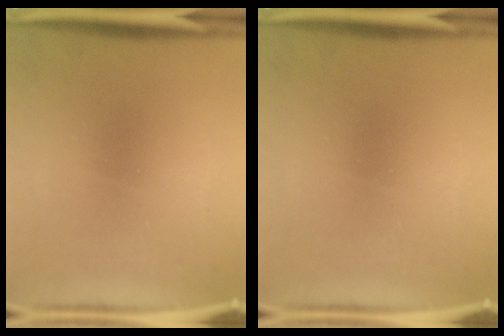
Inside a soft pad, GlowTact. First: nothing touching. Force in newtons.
{"total": 0.0}